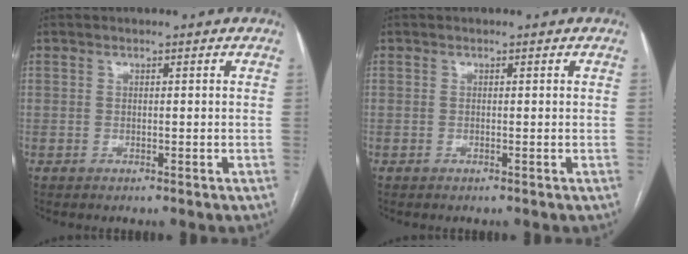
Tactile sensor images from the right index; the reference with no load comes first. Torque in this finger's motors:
{"motor_torque": [0.03, 0.14, -0.05, -0.01]}